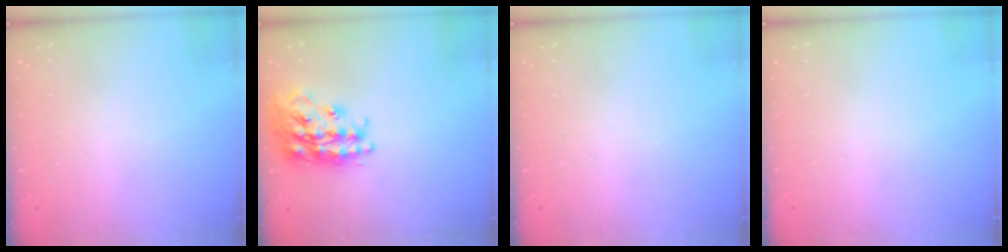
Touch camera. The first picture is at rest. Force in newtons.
{"total": 21.9, "press": 21.8, "slide": 1.8}
{"total": 0.0}
{"total": 0.0}